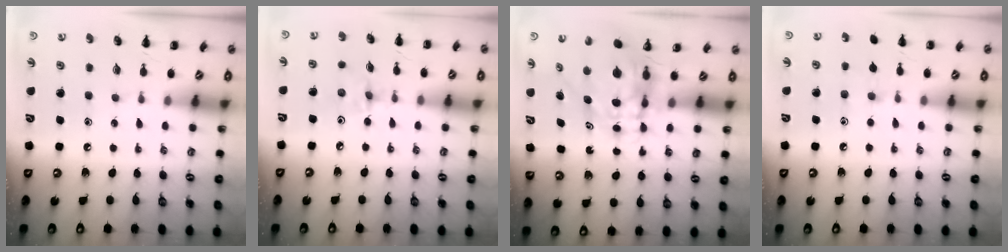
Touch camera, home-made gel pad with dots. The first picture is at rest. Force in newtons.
{"total": 2.2, "press": 2.1, "slide": 0.6}
{"total": 6.5, "press": 6.3, "slide": 1.5}
{"total": 4.4, "press": 4.0, "slide": 1.7}